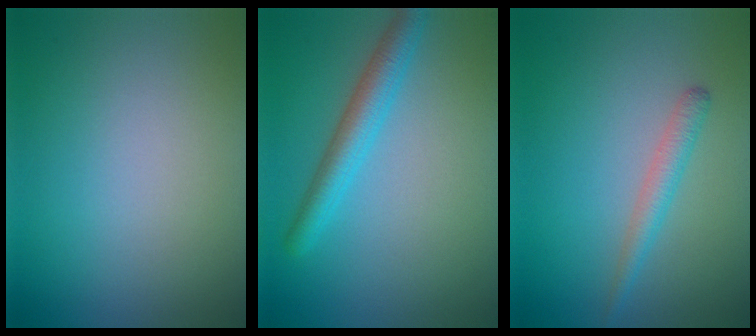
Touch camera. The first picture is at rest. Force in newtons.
{"total": 3.6, "press": 3.6, "slide": 0.1}
{"total": 2.0, "press": 2.0, "slide": 0.1}